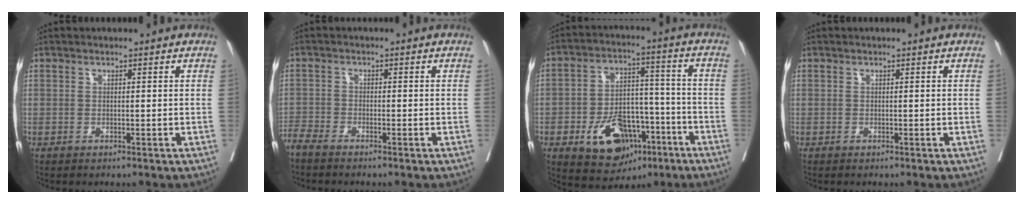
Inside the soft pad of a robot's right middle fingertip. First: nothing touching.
{"total": 2.8, "force": [-2.7, 0.1, 0.9], "torque": [-0.016, -0.008, -0.054]}
{"total": 13.4, "force": [-6.3, 8.0, 8.8], "torque": [-0.142, 0.014, -0.092]}
{"total": 0.0}